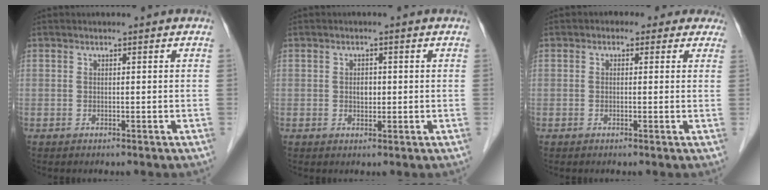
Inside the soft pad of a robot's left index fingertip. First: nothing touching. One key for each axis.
{"total": 1.8, "fx": 0.0, "fy": 1.2, "fz": 1.3, "tx": -0.021, "ty": 0.002, "tz": 0.002}
{"total": 4.2, "fx": 2.6, "fy": 2.8, "fz": 1.6, "tx": -0.005, "ty": 0.017, "tz": 0.016}